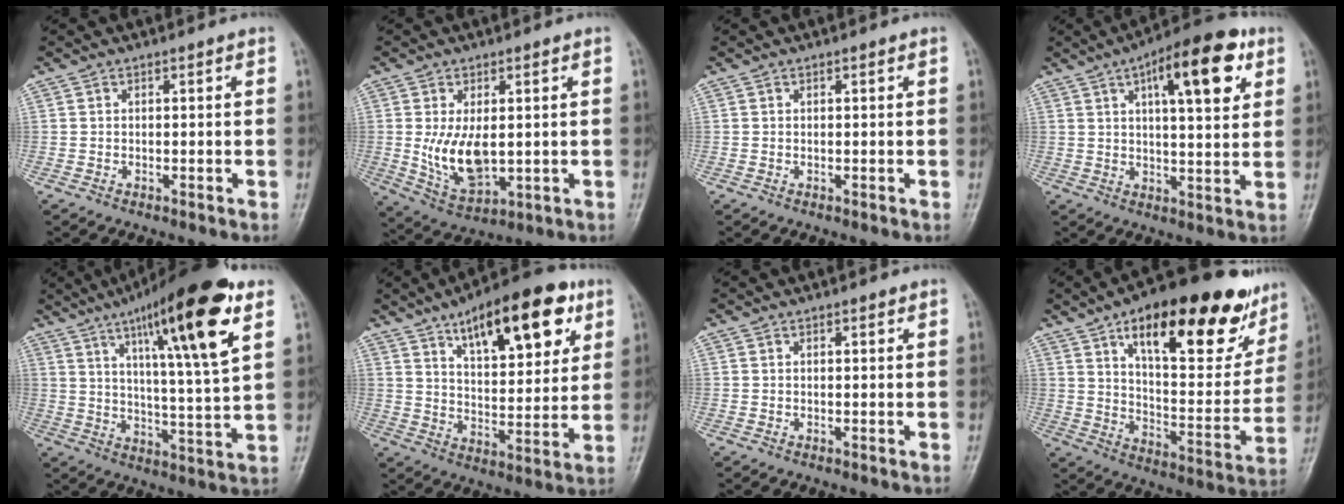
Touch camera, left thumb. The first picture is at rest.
{"total": 9.2, "force": [0.4, 5.1, 7.7], "torque": [-0.131, -0.019, 0.022]}
{"total": 0.0}
{"total": 15.3, "force": [6.5, 5.3, 12.8], "torque": [-0.162, -0.007, 0.089]}
{"total": 20.8, "force": [10.4, 3.1, 17.7], "torque": [-0.261, -0.034, 0.161]}
{"total": 19.7, "force": [10.3, 7.9, 14.9], "torque": [-0.179, -0.034, 0.159]}
{"total": 0.7, "force": [0.4, 0.3, 0.5], "torque": [-0.007, -0.001, 0.005]}
{"total": 28.1, "force": [16.2, 10.9, 20.2], "torque": [-0.244, -0.036, 0.242]}